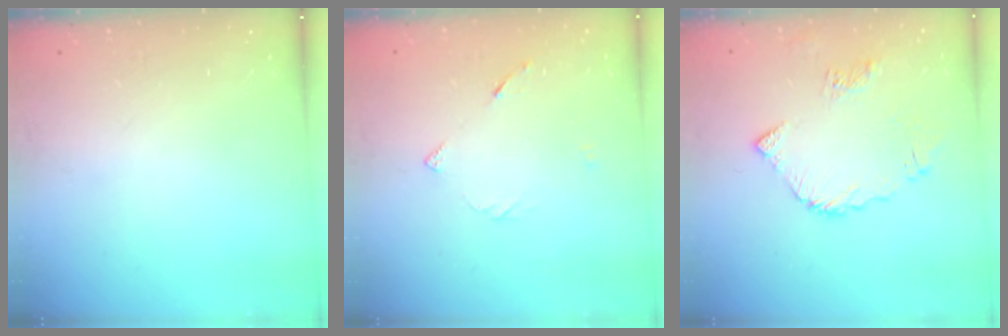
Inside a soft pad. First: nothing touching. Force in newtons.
{"total": 3.3, "press": 3.3, "slide": 0.5}
{"total": 8.3, "press": 8.3, "slide": 1.0}